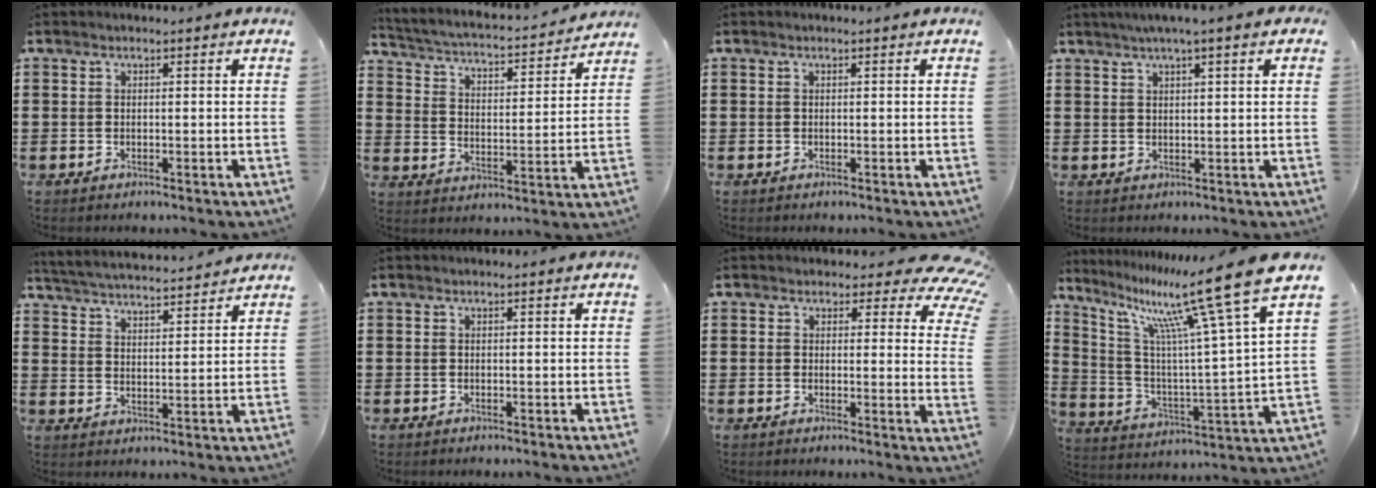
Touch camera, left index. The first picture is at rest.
{"total": 2.7, "force": [2.5, 0.2, 0.9], "torque": [-0.038, -0.027, 0.031]}
{"total": 0.0}
{"total": 2.7, "force": [1.8, 0.3, 2.0], "torque": [-0.041, 0.006, 0.031]}
{"total": 3.8, "force": [3.8, -0.2, 0.4], "torque": [-0.028, -0.027, 0.061]}
{"total": 0.0}
{"total": 4.0, "force": [3.1, 2.0, 1.7], "torque": [-0.025, -0.012, 0.050]}
{"total": 16.1, "force": [11.4, 1.0, 11.4], "torque": [-0.232, -0.071, 0.175]}